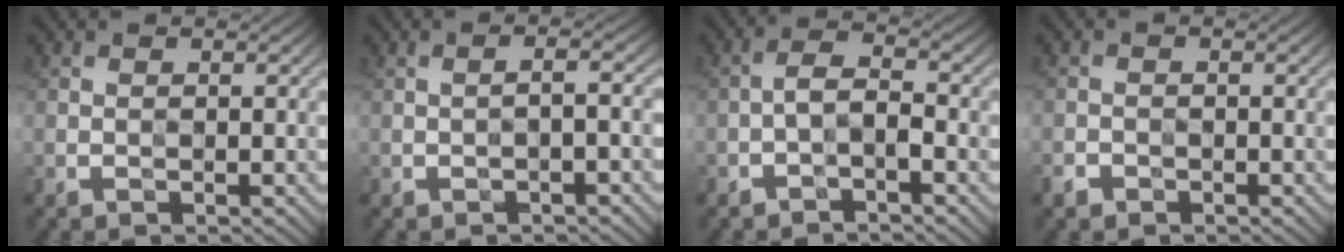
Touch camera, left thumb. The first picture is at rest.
{"total": 1.4, "force": [-0.9, -0.4, 0.9], "torque": [-0.020, 0.009, -0.021]}
{"total": 2.2, "force": [-1.5, 0.4, 1.6], "torque": [-0.031, 0.013, -0.038]}
{"total": 1.2, "force": [-1.1, 0.4, -0.1], "torque": [-0.003, 0.001, -0.028]}